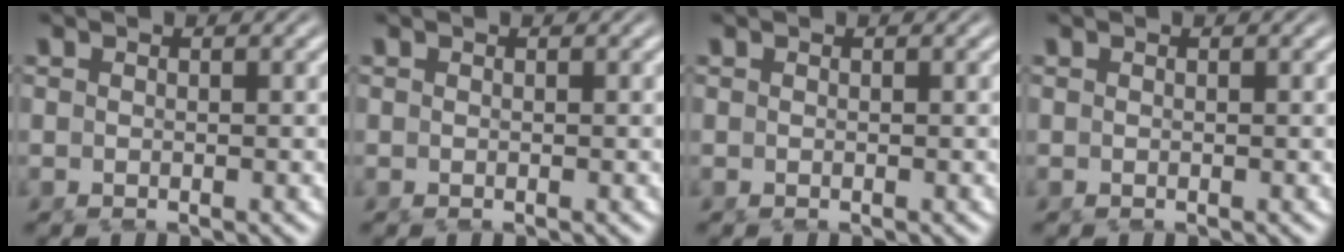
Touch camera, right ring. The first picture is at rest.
{"total": 0.0}
{"total": 0.0}
{"total": 0.0}